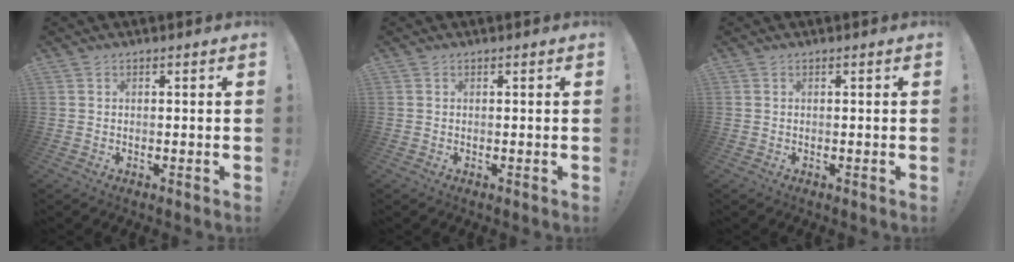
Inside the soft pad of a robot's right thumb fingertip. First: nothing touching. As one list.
[{"total": 0.0}, {"total": 0.0}]